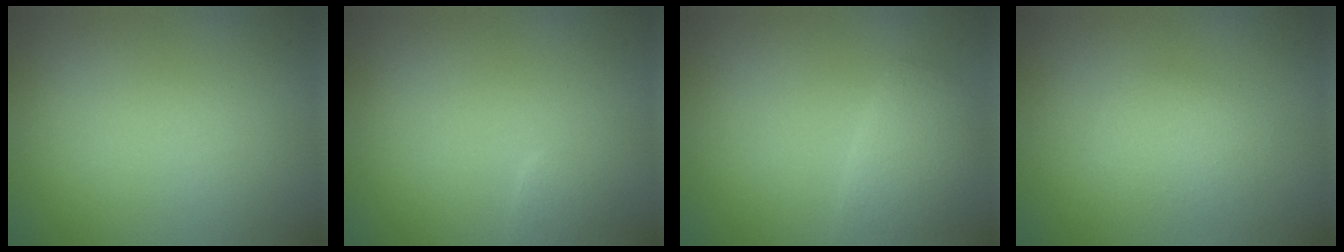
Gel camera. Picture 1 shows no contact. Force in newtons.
{"total": 0.9, "press": 0.9, "slide": 0.1}
{"total": 2.6, "press": 2.6, "slide": 0.2}
{"total": 1.9, "press": 1.9, "slide": 0.0}